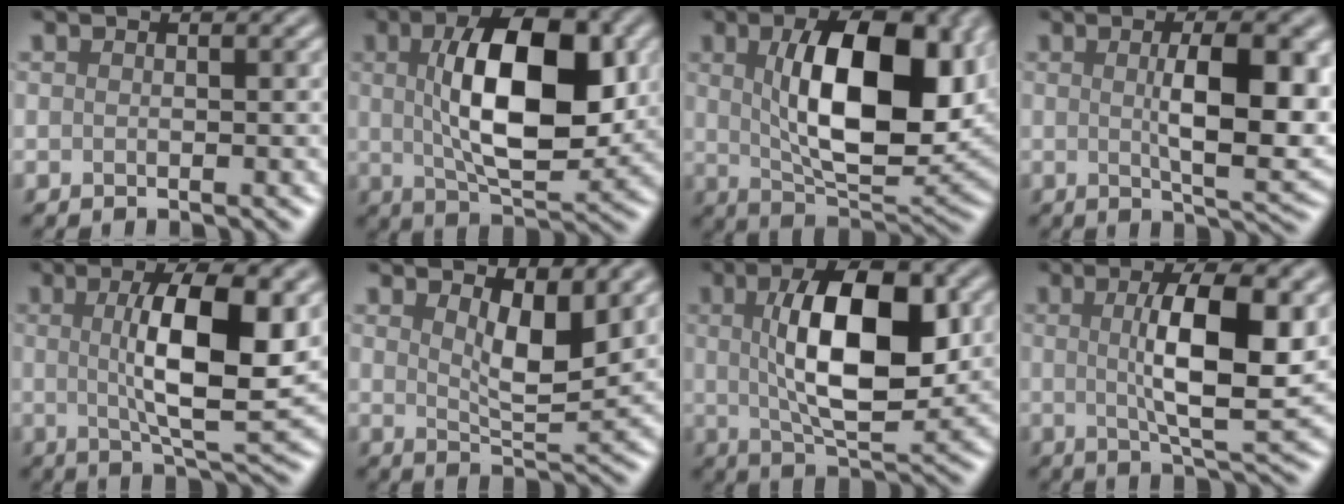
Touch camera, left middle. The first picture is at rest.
{"total": 10.7, "force": [1.6, 4.6, 9.5], "torque": [-0.148, 0.006, 0.027]}
{"total": 11.5, "force": [2.1, 4.9, 10.2], "torque": [-0.155, 0.002, 0.038]}
{"total": 7.9, "force": [0.7, 2.1, 7.5], "torque": [-0.104, -0.002, 0.015]}
{"total": 9.0, "force": [1.2, 2.3, 8.6], "torque": [-0.129, -0.005, 0.023]}
{"total": 4.5, "force": [2.1, 1.4, 3.7], "torque": [-0.061, -0.011, 0.036]}
{"total": 10.2, "force": [1.6, 4.0, 9.2], "torque": [-0.143, 0.007, 0.026]}
{"total": 8.0, "force": [1.0, 2.0, 7.7], "torque": [-0.117, 0.000, 0.018]}